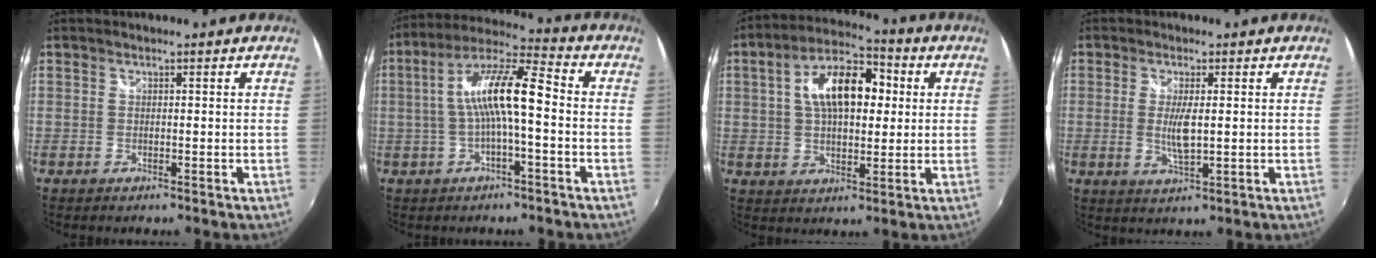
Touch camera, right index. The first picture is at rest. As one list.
[{"total": 11.4, "force": [-1.0, 2.2, 11.2], "torque": [-0.217, 0.024, -0.018]}, {"total": 13.7, "force": [2.7, 7.2, 11.3], "torque": [-0.195, 0.030, 0.037]}, {"total": 4.6, "force": [0.1, 1.2, 4.5], "torque": [-0.087, -0.009, 0.002]}]